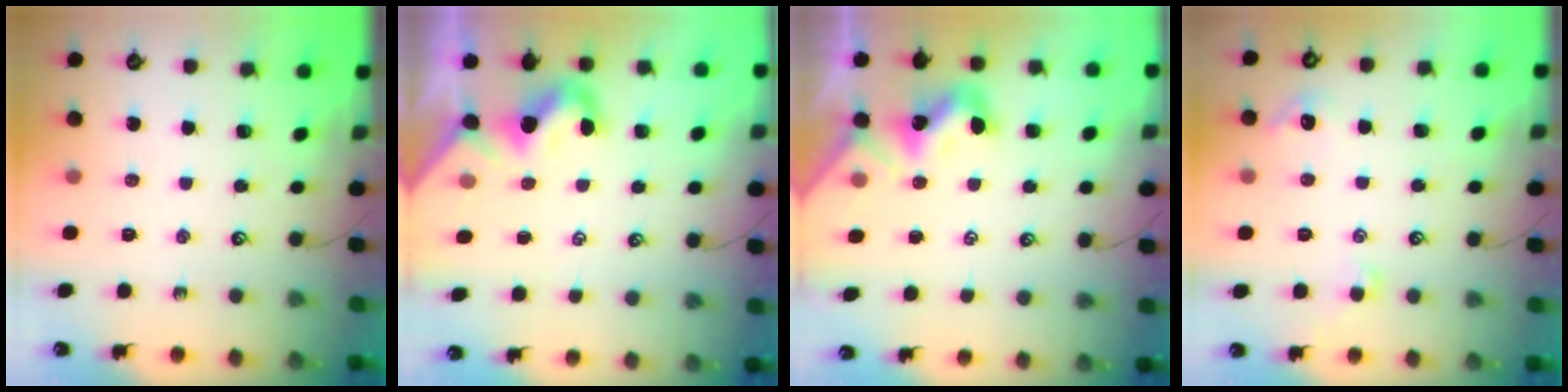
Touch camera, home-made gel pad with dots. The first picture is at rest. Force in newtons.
{"total": 2.0, "press": 1.9, "slide": 0.6}
{"total": 2.0, "press": 1.9, "slide": 0.4}
{"total": 1.9, "press": 1.9, "slide": 0.4}